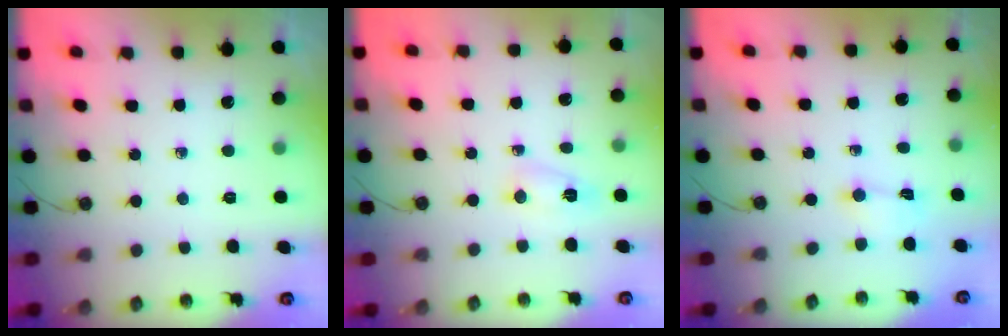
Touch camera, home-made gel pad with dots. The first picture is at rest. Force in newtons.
{"total": 2.9, "press": 2.8, "slide": 0.6}
{"total": 1.2, "press": 1.0, "slide": 0.6}